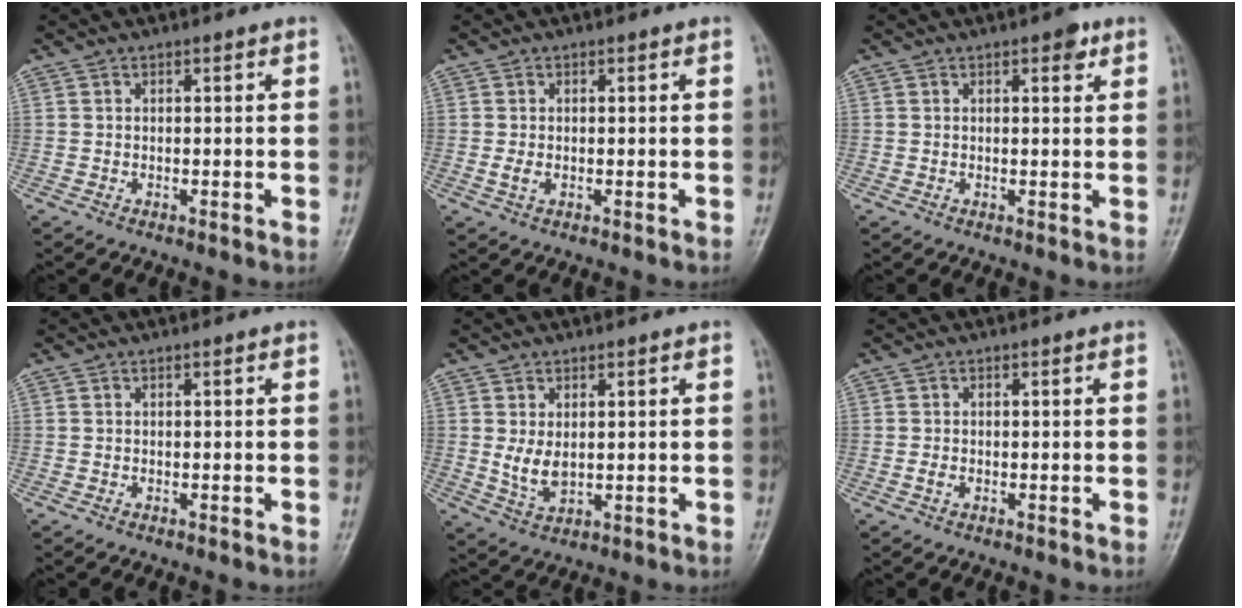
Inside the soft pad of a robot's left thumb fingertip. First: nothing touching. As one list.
[{"total": 1.7, "force": [-0.2, 1.1, 1.3], "torque": [-0.028, -0.003, -0.006]}, {"total": 2.4, "force": [1.4, 1.1, 1.7], "torque": [-0.015, -0.004, 0.015]}, {"total": 0.0}, {"total": 4.5, "force": [0.7, 2.7, 3.5], "torque": [-0.059, -0.012, 0.023]}, {"total": 1.1, "force": [-0.3, 0.8, 0.8], "torque": [-0.018, -0.002, -0.008]}]